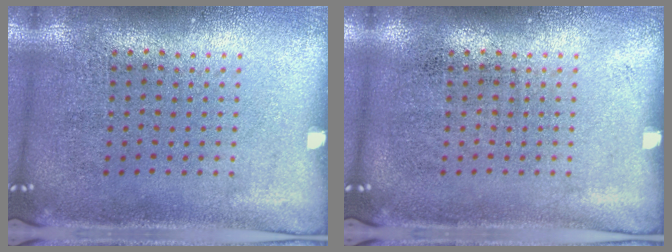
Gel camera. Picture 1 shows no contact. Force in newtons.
{"total": 0.0}